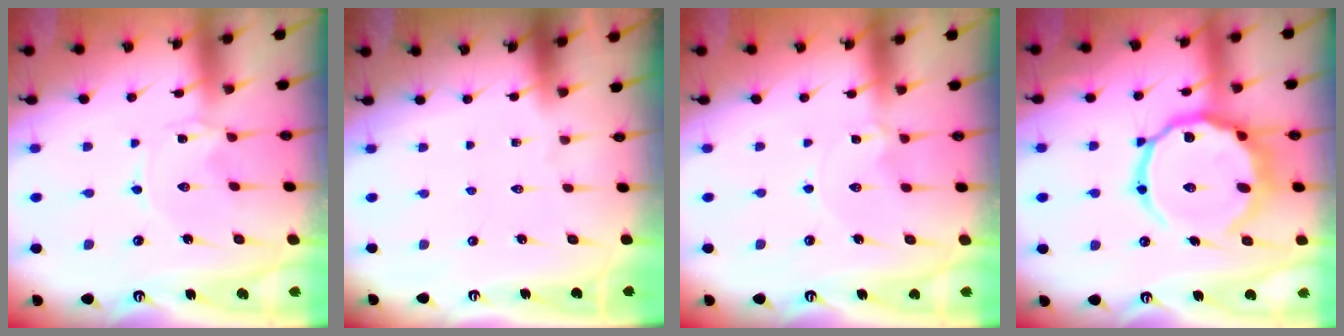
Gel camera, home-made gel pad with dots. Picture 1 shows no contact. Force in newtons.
{"total": 0.0}
{"total": 0.8, "press": 0.8, "slide": 0.0}
{"total": 18.9, "press": 18.9, "slide": 1.7}